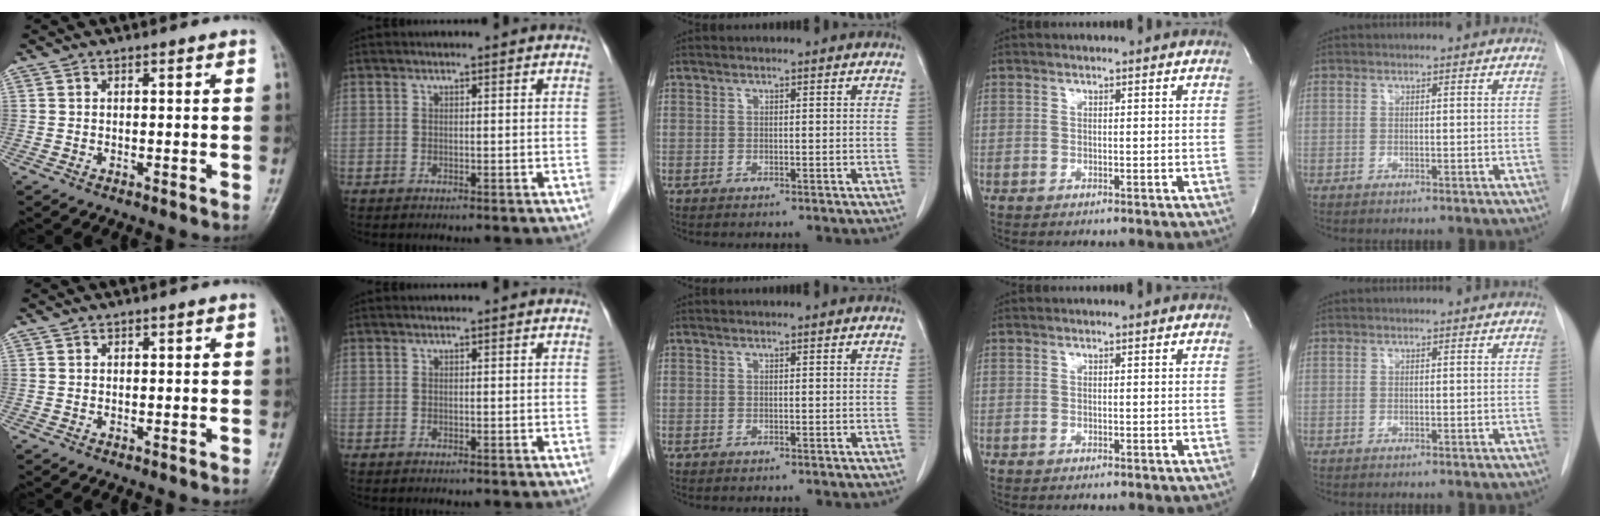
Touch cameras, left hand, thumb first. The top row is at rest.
{}